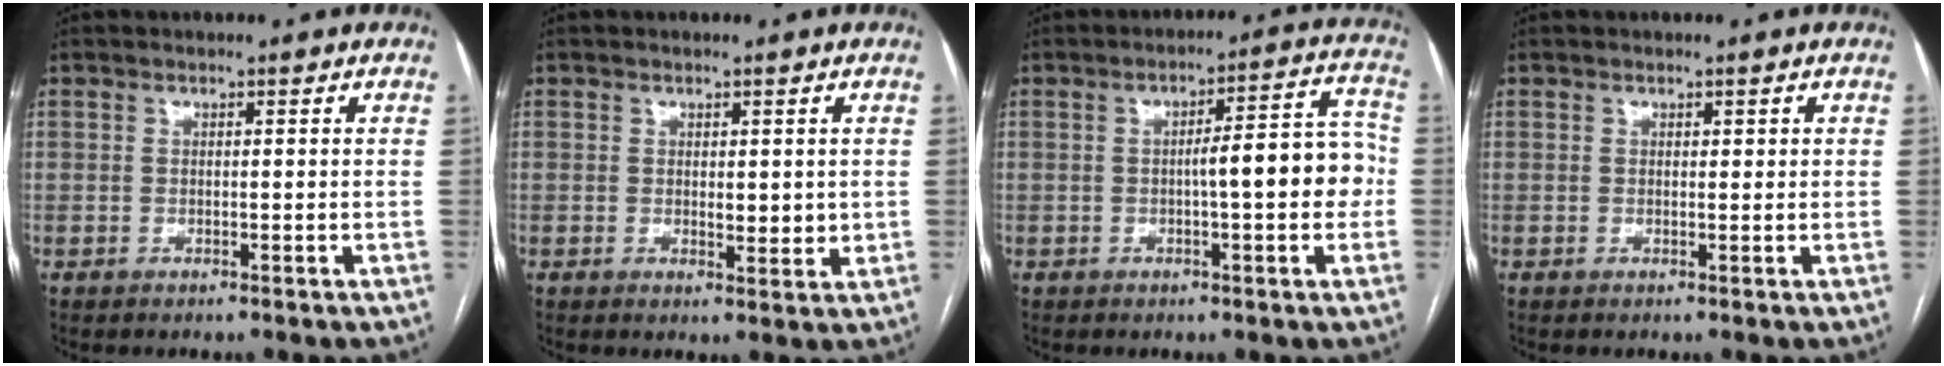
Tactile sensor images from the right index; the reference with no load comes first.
{"total": 2.7, "force": [0.5, 1.4, 2.2], "torque": [-0.029, -0.008, 0.011]}
{"total": 9.2, "force": [-1.0, 1.8, 9.0], "torque": [-0.115, 0.032, -0.013]}
{"total": 0.7, "force": [0.3, 0.4, 0.6], "torque": [-0.007, 0.002, 0.004]}